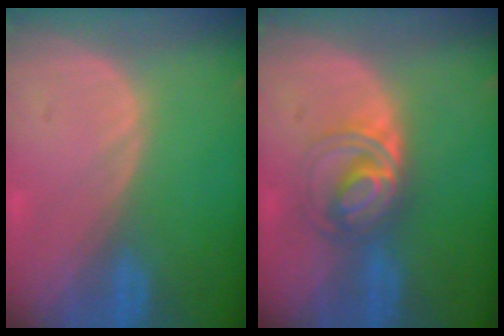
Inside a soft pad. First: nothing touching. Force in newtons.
{"total": 6.0, "press": 5.6, "slide": 2.2}